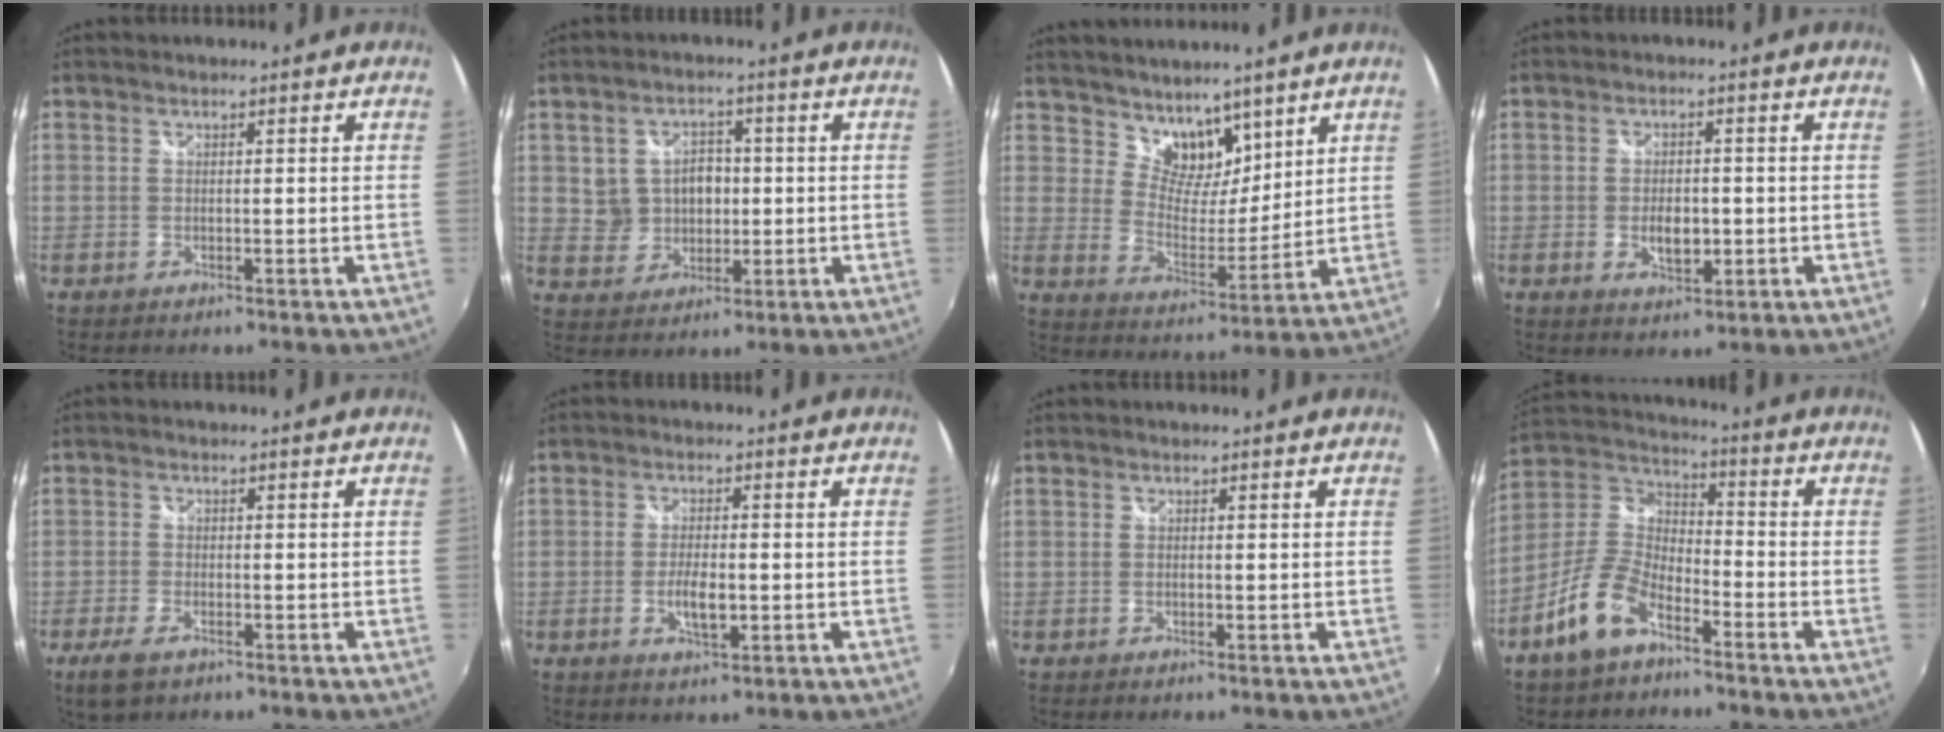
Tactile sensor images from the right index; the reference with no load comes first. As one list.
[{"total": 7.0, "force": [0.8, 6.2, 3.1], "torque": [-0.061, 0.015, 0.028]}, {"total": 9.3, "force": [7.1, 5.0, 3.4], "torque": [-0.048, -0.001, 0.128]}, {"total": 4.7, "force": [-0.8, 2.6, 3.8], "torque": [-0.068, -0.002, -0.012]}, {"total": 4.9, "force": [-3.1, 2.3, 3.1], "torque": [-0.079, -0.011, -0.057]}, {"total": 4.8, "force": [-1.2, 1.7, 4.3], "torque": [-0.085, -0.003, -0.021]}, {"total": 0.0}, {"total": 11.1, "force": [-6.7, 5.2, 7.1], "torque": [-0.163, 0.011, -0.133]}]